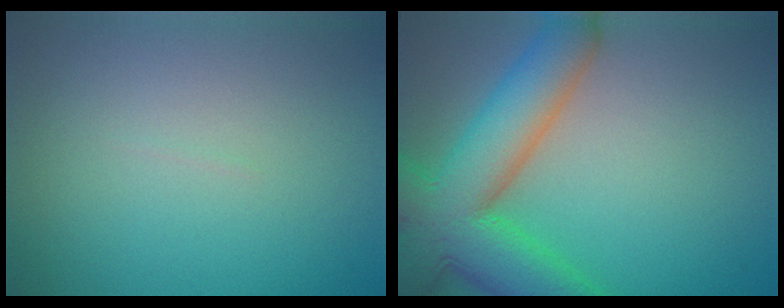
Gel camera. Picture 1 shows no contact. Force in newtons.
{"total": 10.7, "press": 10.7, "slide": 0.5}